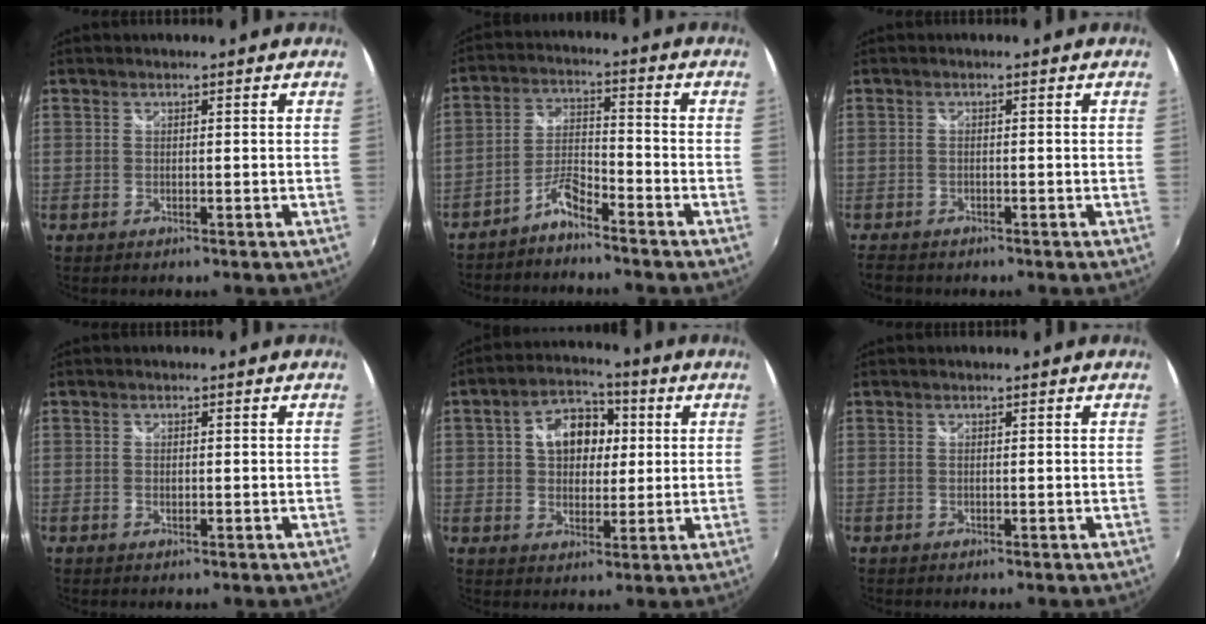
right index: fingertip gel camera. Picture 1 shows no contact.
{"total": 4.9, "force": [-4.3, 0.6, 2.3], "torque": [-0.056, 0.017, -0.083]}
{"total": 2.7, "force": [-2.2, 1.2, 1.2], "torque": [-0.031, -0.008, -0.039]}
{"total": 0.6, "force": [-0.1, 0.5, 0.4], "torque": [-0.009, -0.001, -0.002]}
{"total": 10.7, "force": [2.1, 7.6, 7.1], "torque": [-0.129, 0.028, 0.035]}
{"total": 0.0}